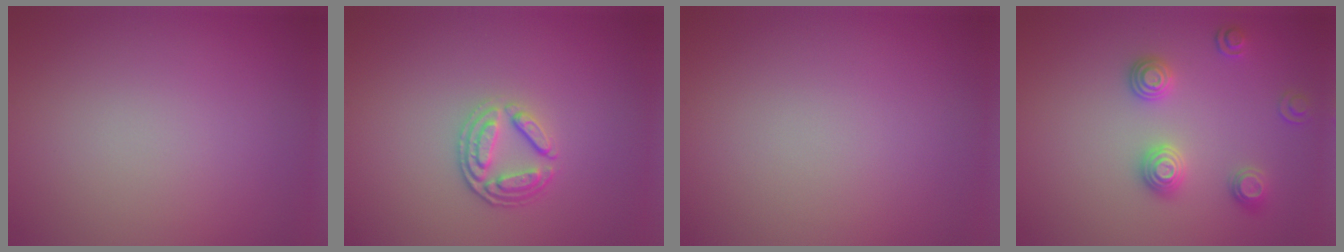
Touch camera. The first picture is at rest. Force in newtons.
{"total": 2.9, "press": 2.5, "slide": 1.5}
{"total": 0.0}
{"total": 2.7, "press": 2.6, "slide": 0.9}